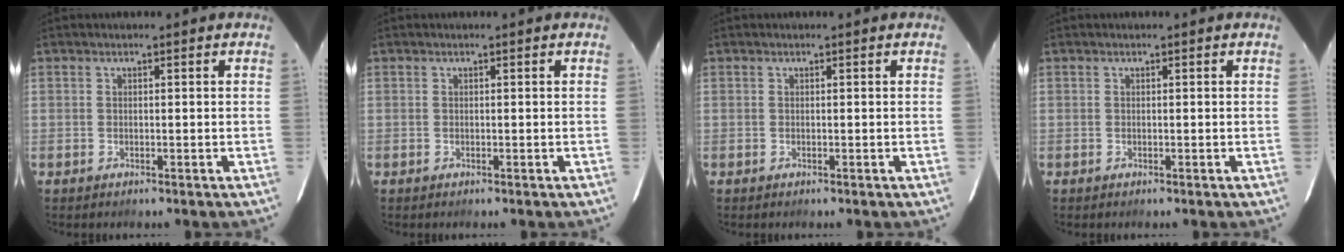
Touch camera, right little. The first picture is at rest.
{"total": 0.0}
{"total": 0.0}
{"total": 0.0}